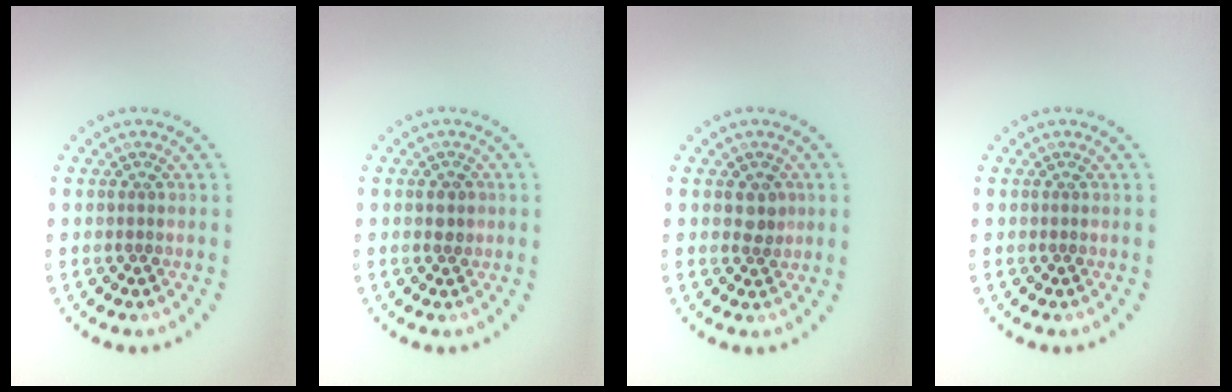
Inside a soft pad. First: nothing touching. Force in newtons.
{"total": 1.2, "press": 1.1, "slide": 0.2}
{"total": 1.6, "press": 1.6, "slide": 0.5}
{"total": 0.0}